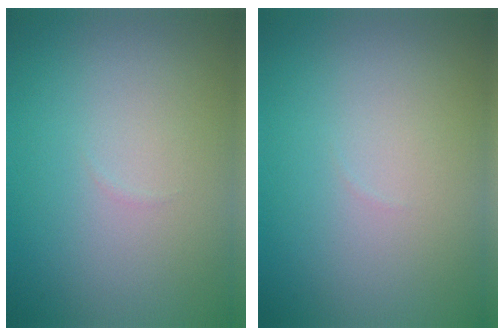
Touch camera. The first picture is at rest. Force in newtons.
{"total": 0.0}